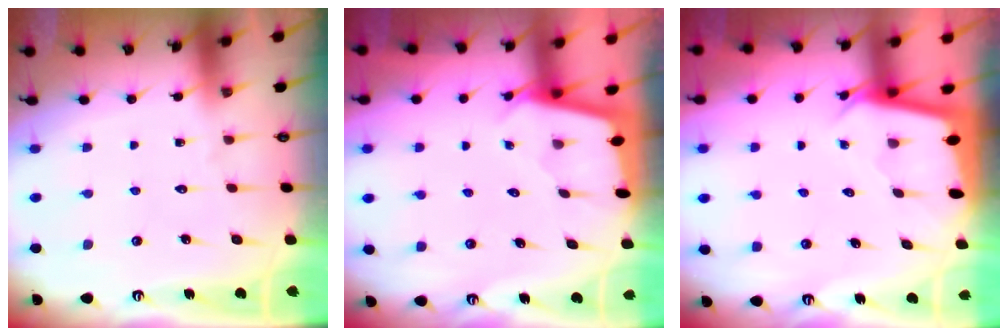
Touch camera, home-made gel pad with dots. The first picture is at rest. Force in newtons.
{"total": 1.9, "press": 1.9, "slide": 0.1}
{"total": 2.0, "press": 2.0, "slide": 0.0}